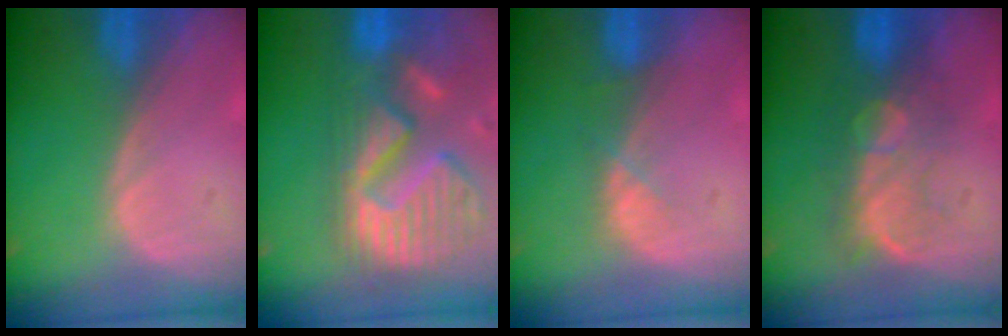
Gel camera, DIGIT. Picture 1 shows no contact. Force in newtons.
{"total": 14.3, "press": 11.9, "slide": 7.9}
{"total": 2.3, "press": 2.2, "slide": 0.7}
{"total": 7.7, "press": 7.4, "slide": 2.0}